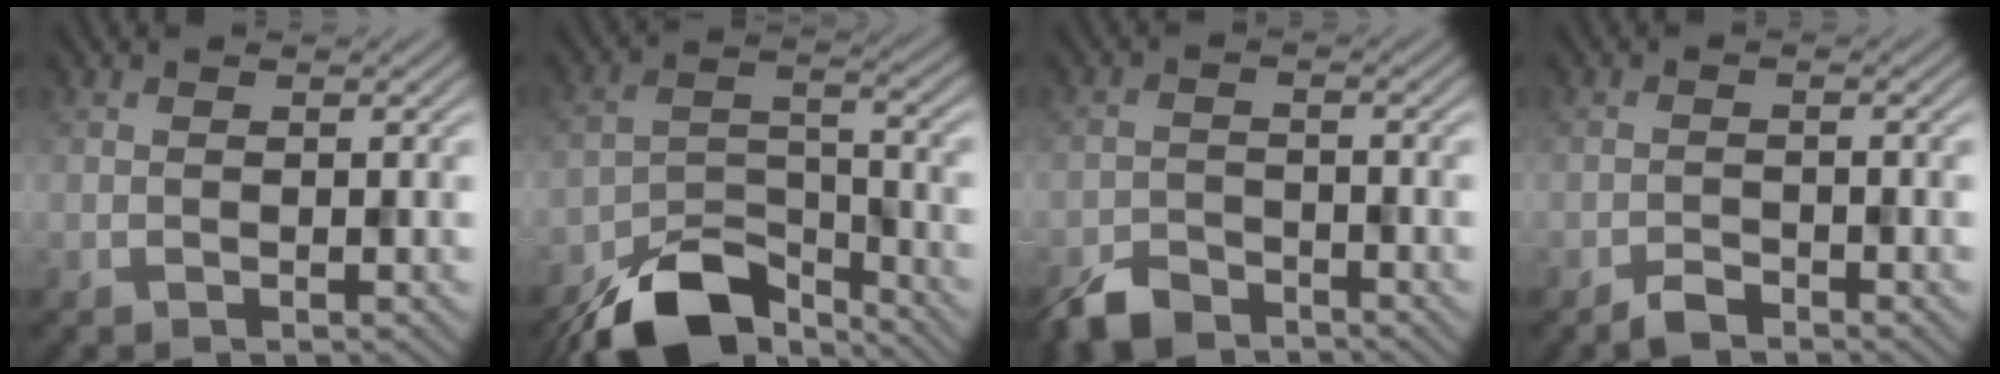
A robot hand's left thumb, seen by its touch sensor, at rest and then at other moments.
{"total": 11.3, "force": [-8.7, 4.5, 5.5], "torque": [-0.097, -0.007, -0.161]}
{"total": 4.5, "force": [-3.8, 1.9, 1.6], "torque": [-0.028, -0.005, -0.078]}
{"total": 1.8, "force": [-1.6, 0.6, 0.8], "torque": [-0.013, 0.001, -0.032]}